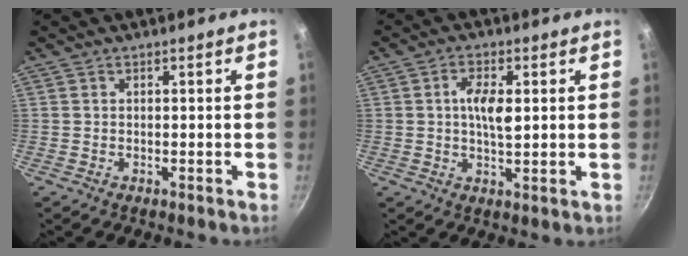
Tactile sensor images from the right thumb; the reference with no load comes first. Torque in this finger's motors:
{"motor_torque": [2.61, 2.40, 0.80, -0.01, 0.06]}